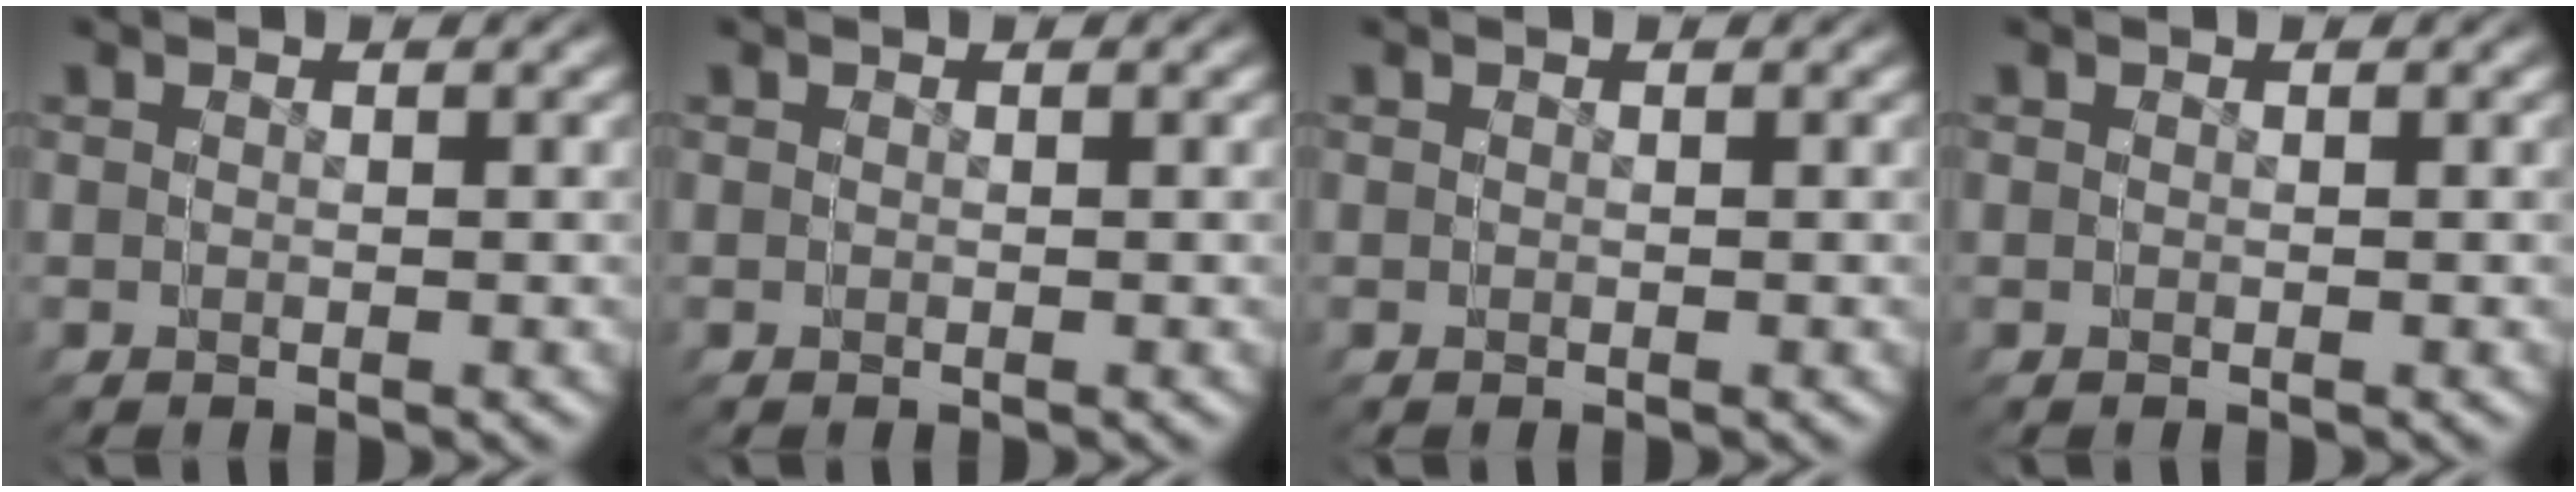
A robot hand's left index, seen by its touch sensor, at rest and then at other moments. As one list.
[{"total": 0.0}, {"total": 0.0}, {"total": 0.0}]